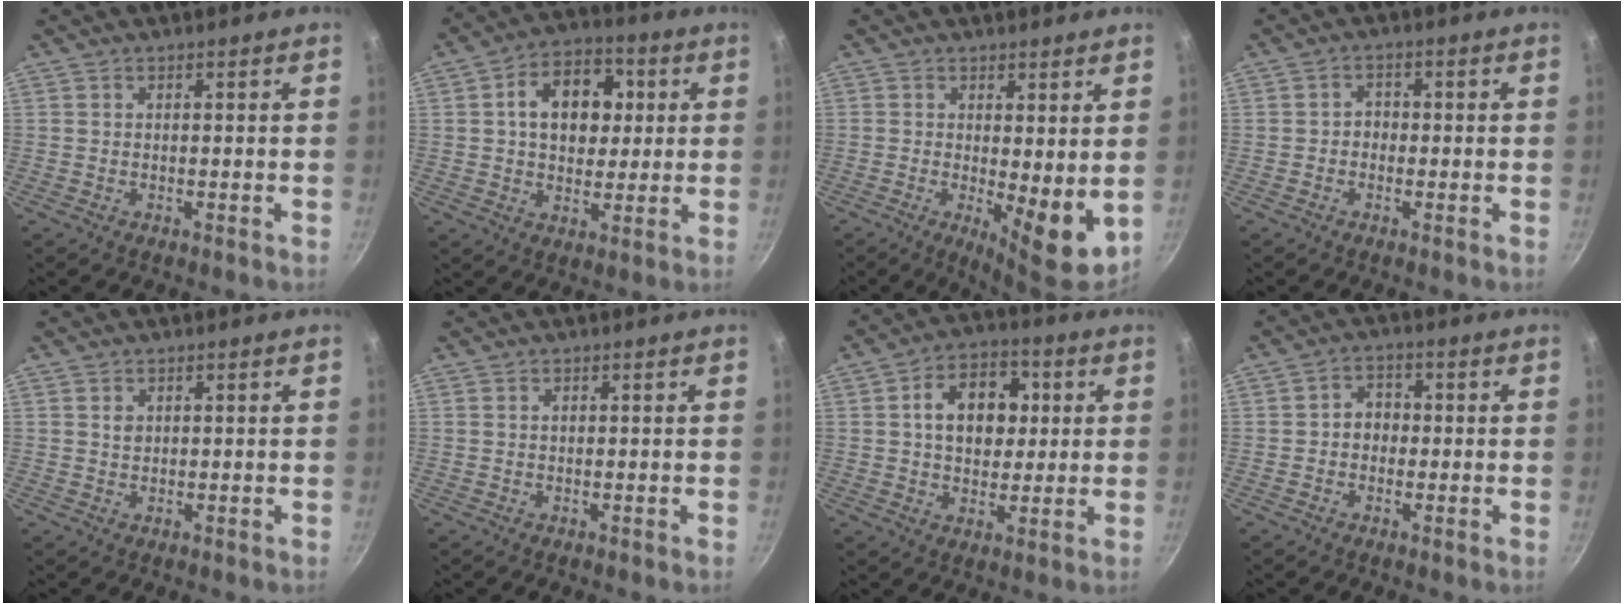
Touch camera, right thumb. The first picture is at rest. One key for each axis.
{"total": 13.4, "fx": 2.6, "fy": 9.6, "fz": 9.0, "tx": -0.098, "ty": 0.011, "tz": 0.030}
{"total": 8.5, "fx": 0.1, "fy": 2.9, "fz": 8.0, "tx": -0.100, "ty": -0.021, "tz": 0.009}
{"total": 2.3, "fx": -0.5, "fy": 1.9, "fz": 1.1, "tx": -0.004, "ty": 0.010, "tz": -0.012}
{"total": 1.5, "fx": 0.5, "fy": 1.2, "fz": 0.8, "tx": -0.011, "ty": 0.001, "tz": 0.009}
{"total": 0.7, "fx": 0.2, "fy": 0.5, "fz": 0.5, "tx": -0.008, "ty": 0.003, "tz": 0.004}
{"total": 12.8, "fx": 2.4, "fy": 9.1, "fz": 8.6, "tx": -0.093, "ty": 0.010, "tz": 0.028}
{"total": 4.2, "fx": -0.4, "fy": 3.5, "fz": 2.2, "tx": -0.008, "ty": 0.011, "tz": -0.012}